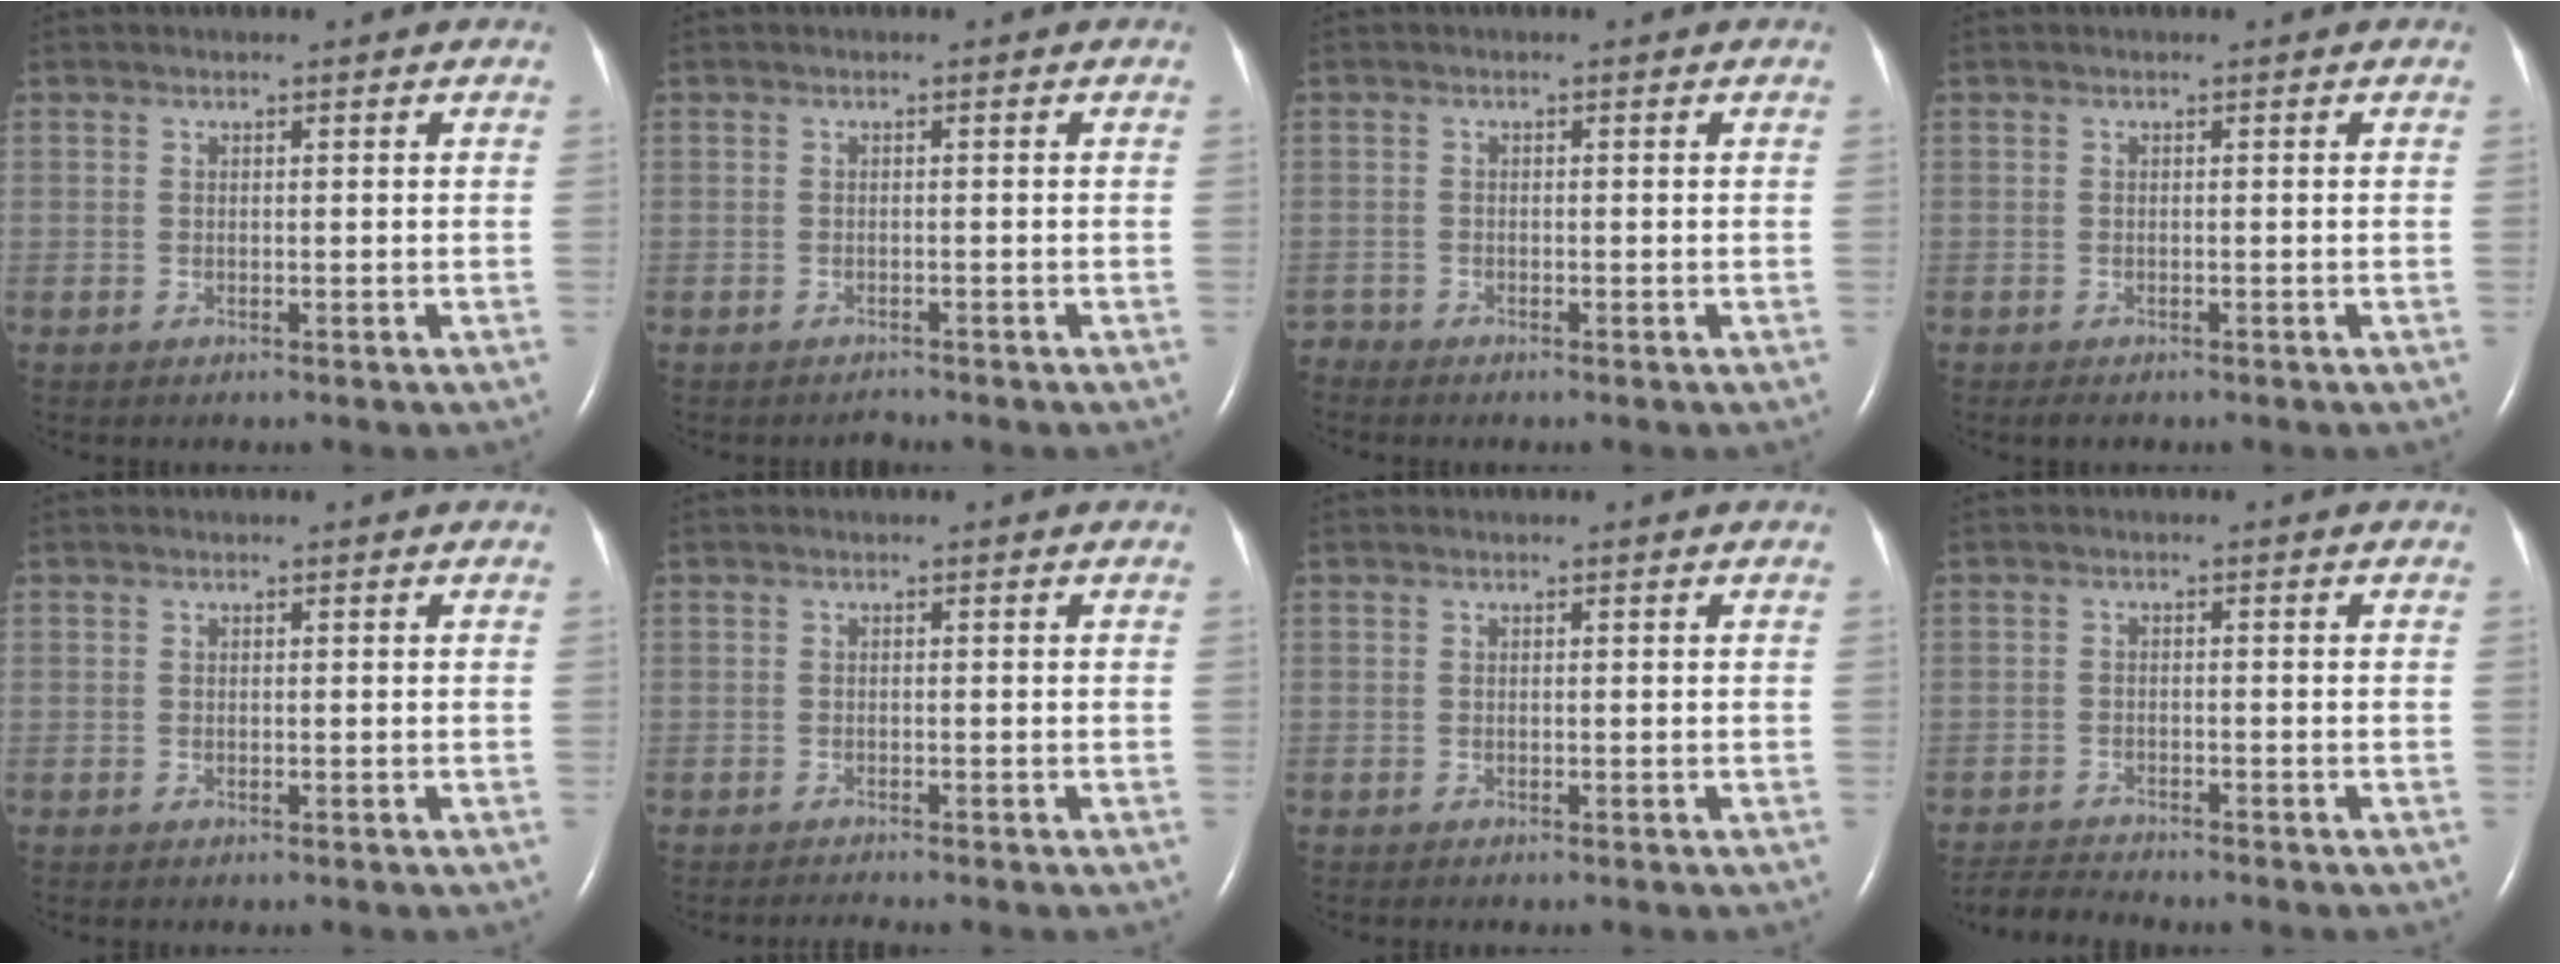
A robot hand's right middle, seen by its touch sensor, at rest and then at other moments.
{"total": 0.7, "force": [-0.7, 0.0, -0.1], "torque": [-0.001, -0.005, -0.011]}
{"total": 0.9, "force": [-0.8, -0.1, -0.4], "torque": [0.012, -0.005, -0.014]}
{"total": 0.9, "force": [-0.7, 0.4, 0.4], "torque": [-0.011, -0.003, -0.008]}
{"total": 0.0}
{"total": 1.1, "force": [-1.0, -0.5, 0.0], "torque": [-0.008, -0.006, -0.017]}
{"total": 0.0}
{"total": 3.5, "force": [-3.5, -0.5, 0.1], "torque": [-0.006, -0.021, -0.062]}